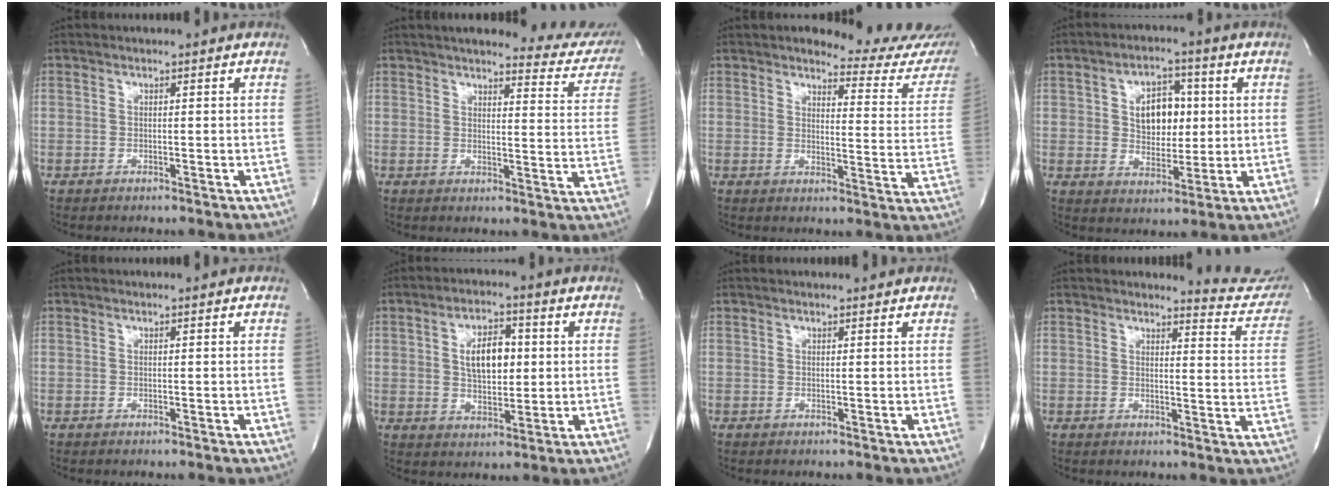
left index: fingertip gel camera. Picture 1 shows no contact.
{"total": 15.3, "force": [14.3, 3.0, 4.6], "torque": [-0.031, -0.049, 0.139]}
{"total": 14.3, "force": [13.7, 2.2, 3.3], "torque": [-0.018, -0.091, 0.130]}
{"total": 7.7, "force": [1.4, 5.1, 5.6], "torque": [-0.093, 0.010, 0.025]}
{"total": 0.0}
{"total": 7.4, "force": [1.1, 3.7, 6.2], "torque": [-0.112, 0.004, 0.022]}
{"total": 1.5, "force": [1.5, 0.4, 0.2], "torque": [-0.010, 0.008, 0.016]}
{"total": 8.3, "force": [8.2, 0.5, -0.4], "torque": [0.019, -0.081, 0.064]}